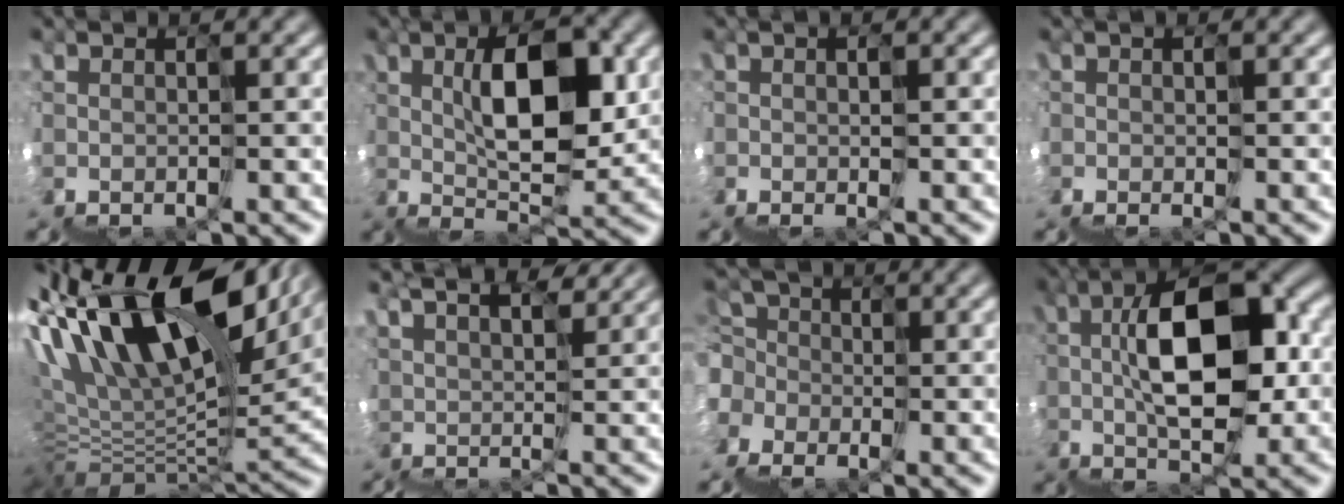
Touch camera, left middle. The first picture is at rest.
{"total": 4.2, "force": [2.8, 0.9, 3.0], "torque": [-0.034, 0.042, 0.038]}
{"total": 2.0, "force": [0.1, 1.3, 1.5], "torque": [-0.023, -0.003, 0.008]}
{"total": 1.8, "force": [-0.2, 1.2, 1.4], "torque": [-0.021, -0.004, 0.004]}
{"total": 11.1, "force": [6.9, 4.5, 7.4], "torque": [-0.123, 0.054, 0.107]}
{"total": 7.2, "force": [7.0, 0.9, 1.0], "torque": [-0.008, 0.051, 0.109]}
{"total": 4.4, "force": [-2.1, 3.8, -0.9], "torque": [0.001, 0.016, -0.054]}
{"total": 6.5, "force": [2.4, 2.5, 5.5], "torque": [-0.070, 0.050, 0.026]}